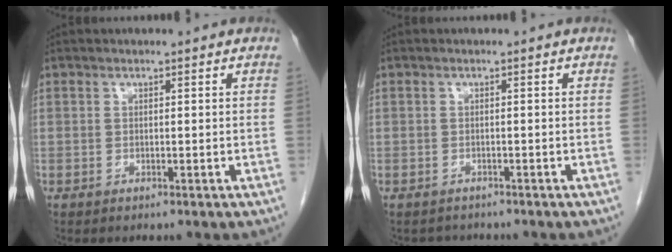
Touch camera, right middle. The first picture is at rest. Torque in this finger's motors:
{"motor_torque": [-0.06, 0.06, -0.04, -0.02]}